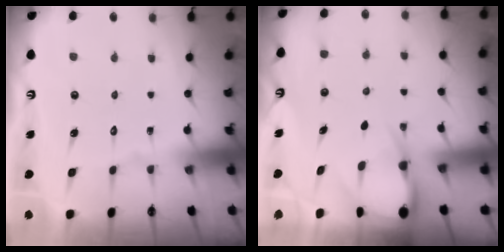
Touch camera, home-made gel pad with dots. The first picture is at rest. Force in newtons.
{"total": 6.5, "press": 6.5, "slide": 0.7}